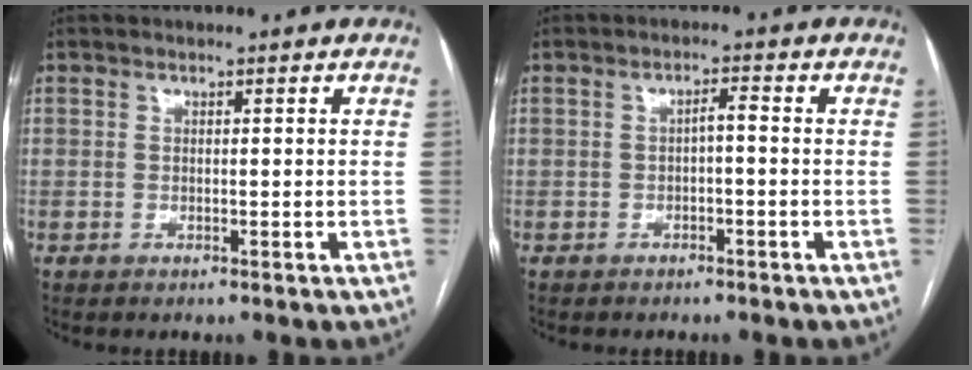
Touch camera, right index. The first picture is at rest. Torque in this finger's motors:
{"motor_torque": [0.15, 0.06, 0.03, 0.01]}